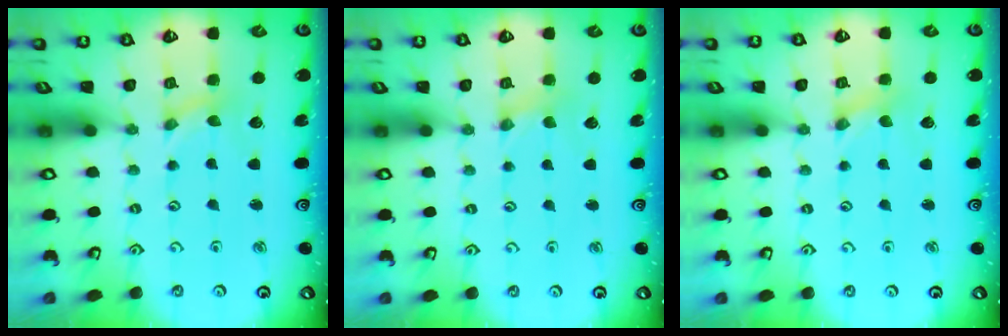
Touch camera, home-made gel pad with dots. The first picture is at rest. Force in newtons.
{"total": 0.7, "press": 0.7, "slide": 0.1}
{"total": 0.0}